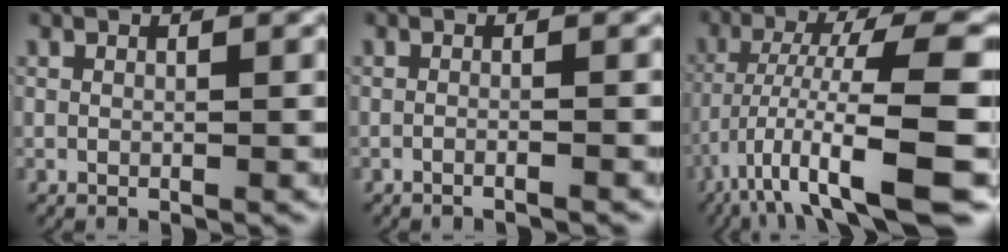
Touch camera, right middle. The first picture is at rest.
{"total": 1.4, "force": [-1.3, -0.1, 0.6], "torque": [-0.011, 0.004, -0.026]}
{"total": 12.5, "force": [-6.4, 3.1, 10.3], "torque": [-0.154, -0.018, -0.085]}